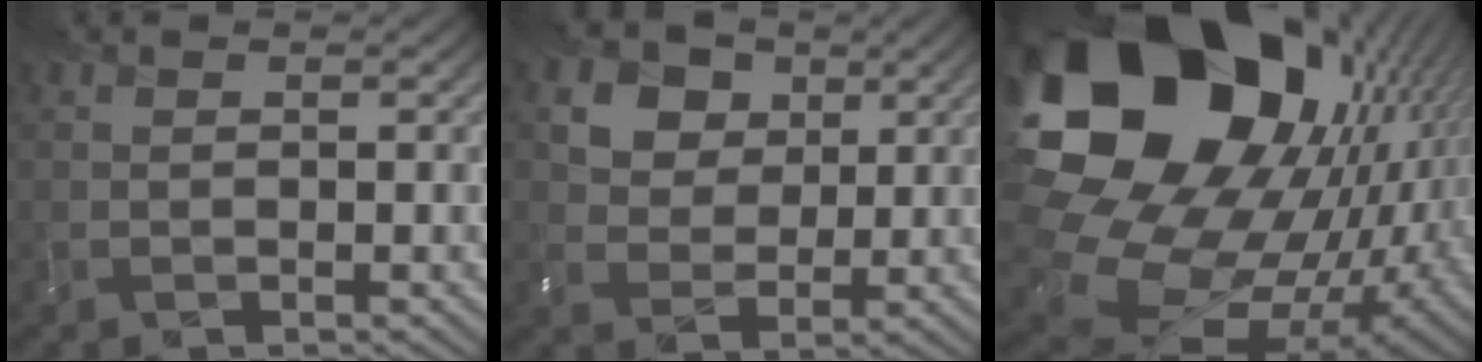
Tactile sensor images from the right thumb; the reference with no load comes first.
{"total": 12.1, "force": [6.6, 8.7, 5.3], "torque": [-0.156, 0.019, 0.119]}
{"total": 23.6, "force": [6.0, 18.1, 13.9], "torque": [-0.320, -0.036, 0.143]}